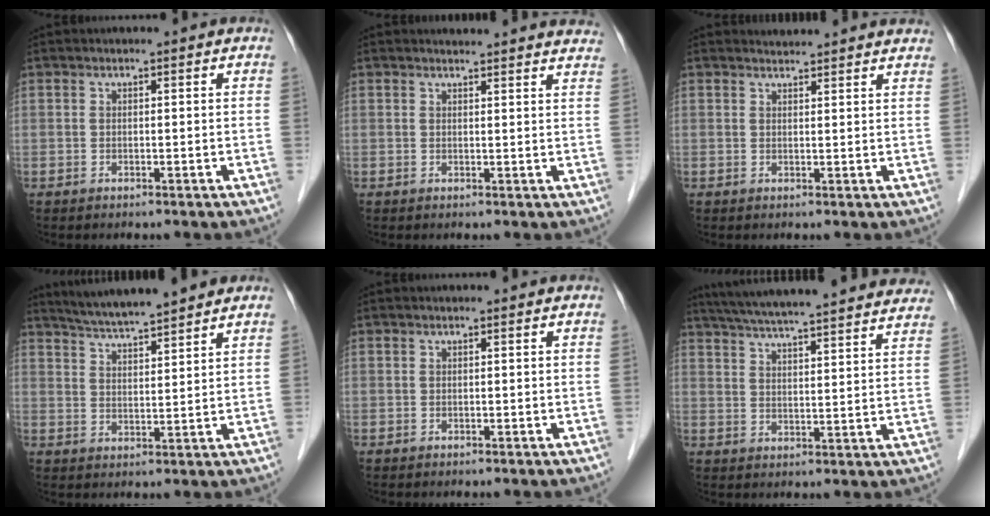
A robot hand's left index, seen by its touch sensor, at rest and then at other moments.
{"total": 10.2, "force": [9.9, 1.1, 1.8], "torque": [-0.001, -0.006, 0.087]}
{"total": 5.0, "force": [4.9, 0.5, 0.4], "torque": [-0.007, 0.013, 0.047]}
{"total": 10.0, "force": [9.1, 0.2, 4.3], "torque": [-0.078, 0.023, 0.145]}
{"total": 0.0}
{"total": 29.8, "force": [26.9, 2.7, 12.6], "torque": [-0.208, -0.014, 0.343]}